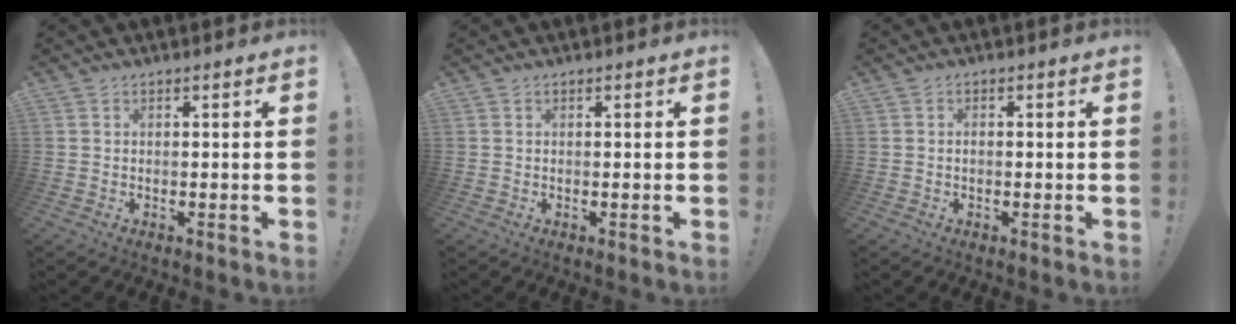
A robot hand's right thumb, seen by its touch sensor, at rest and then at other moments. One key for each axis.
{"total": 0.0}
{"total": 0.7, "fx": -0.2, "fy": 0.5, "fz": 0.3, "tx": -0.007, "ty": 0.002, "tz": -0.004}